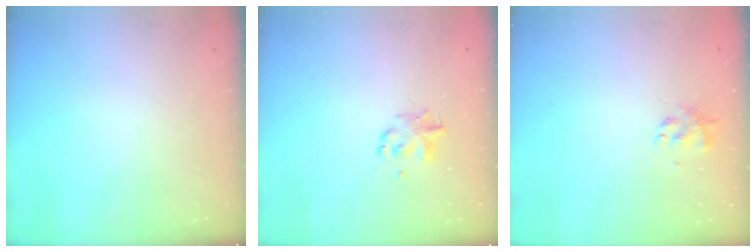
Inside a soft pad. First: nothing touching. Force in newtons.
{"total": 2.2, "press": 2.1, "slide": 0.4}
{"total": 1.7, "press": 1.6, "slide": 0.5}